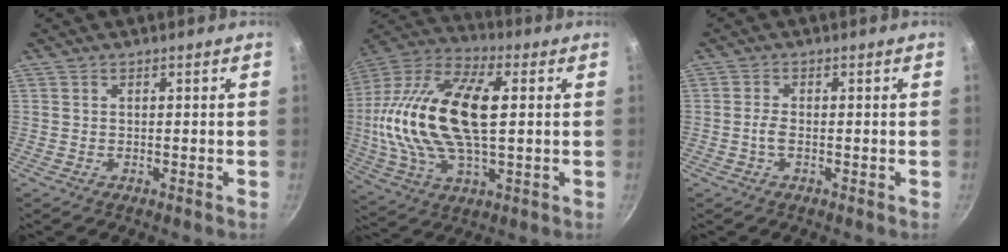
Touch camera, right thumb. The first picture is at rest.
{"total": 24.6, "force": [2.2, 12.0, 21.4], "torque": [-0.426, 0.020, 0.029]}
{"total": 1.8, "force": [-0.5, 0.8, 1.5], "torque": [-0.037, 0.007, -0.015]}